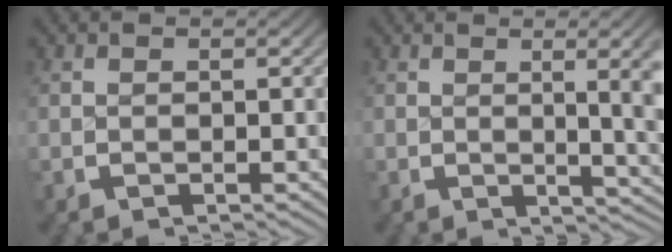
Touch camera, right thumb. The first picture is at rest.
{"total": 5.8, "force": [0.3, 2.1, 5.4], "torque": [-0.058, 0.003, 0.004]}